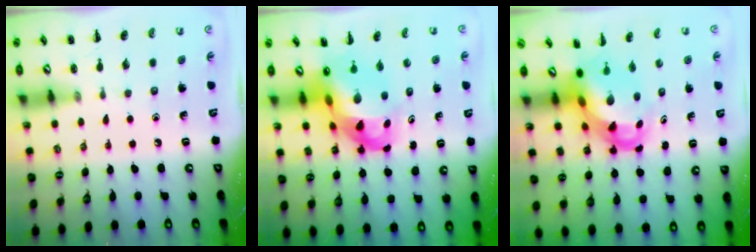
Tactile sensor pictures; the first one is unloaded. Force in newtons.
{"total": 9.5, "press": 9.1, "slide": 2.7}
{"total": 6.3, "press": 6.1, "slide": 1.9}